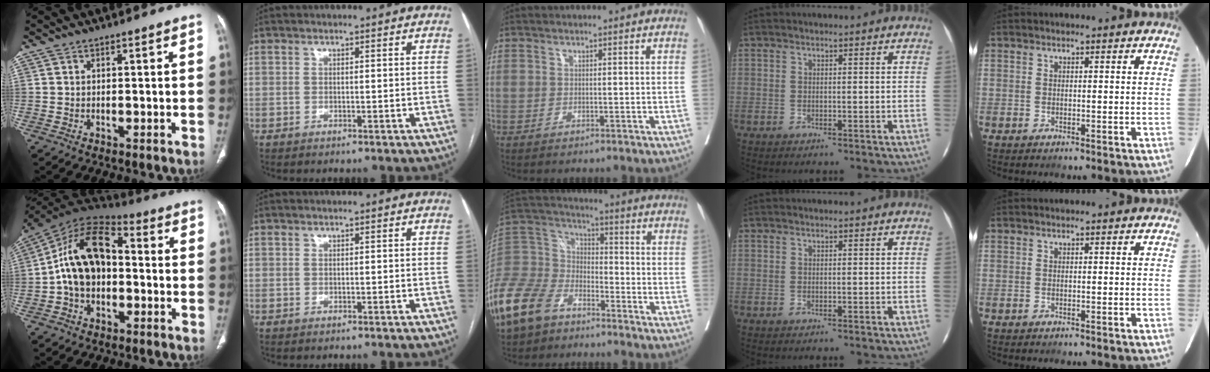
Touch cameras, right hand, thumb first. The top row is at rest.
{"thumb": {"total": 15.7, "force": [-0.8, 10.2, 11.9], "torque": [-0.197, 0.044, -0.025]}, "middle": {"total": 17.1, "force": [-11.8, 9.6, 7.9], "torque": [-0.209, 0.002, -0.231]}}